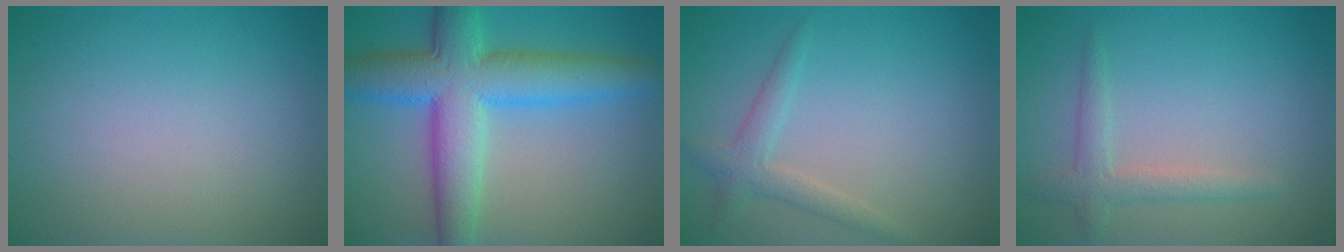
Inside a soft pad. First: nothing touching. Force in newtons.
{"total": 9.1, "press": 9.1, "slide": 0.4}
{"total": 2.1, "press": 2.1, "slide": 0.0}
{"total": 2.3, "press": 2.2, "slide": 0.1}